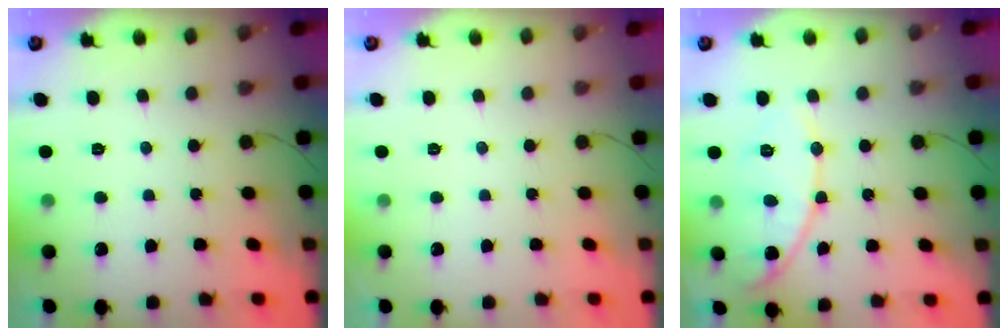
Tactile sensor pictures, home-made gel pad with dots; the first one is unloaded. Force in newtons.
{"total": 0.0}
{"total": 10.5, "press": 10.5, "slide": 0.8}